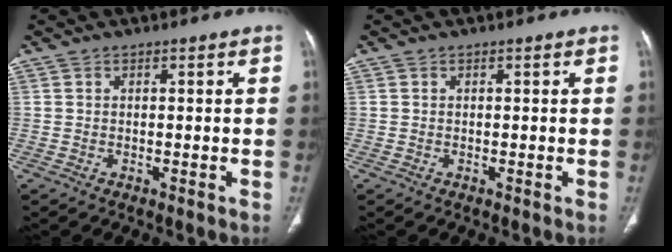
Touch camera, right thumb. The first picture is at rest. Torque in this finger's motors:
{"motor_torque": [2.45, 2.56, -0.12, 0.30, -0.02]}